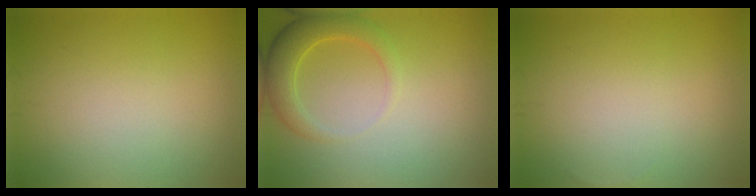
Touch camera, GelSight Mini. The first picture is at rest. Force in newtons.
{"total": 3.7, "press": 3.7, "slide": 0.2}
{"total": 0.0}